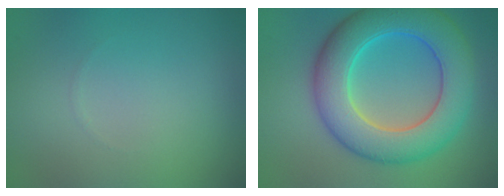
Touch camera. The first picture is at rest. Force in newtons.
{"total": 9.5, "press": 9.5, "slide": 0.4}